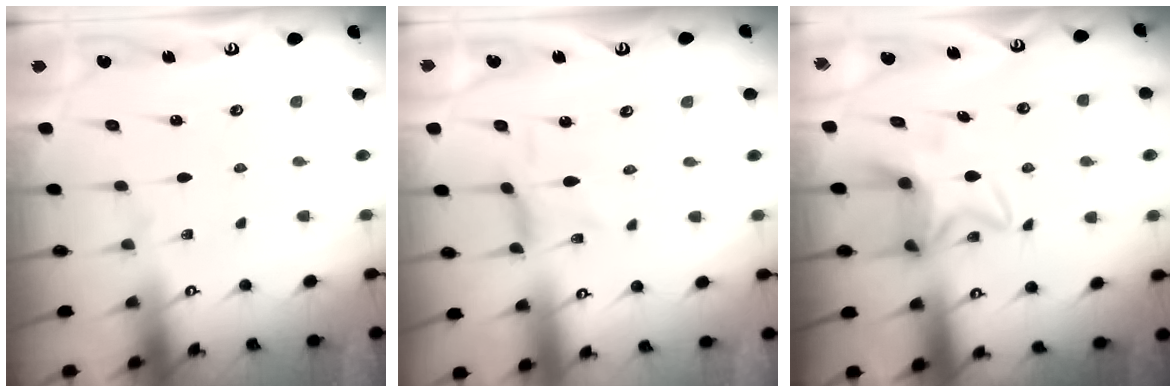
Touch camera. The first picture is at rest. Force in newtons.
{"total": 0.0}
{"total": 5.8, "press": 5.8, "slide": 0.3}